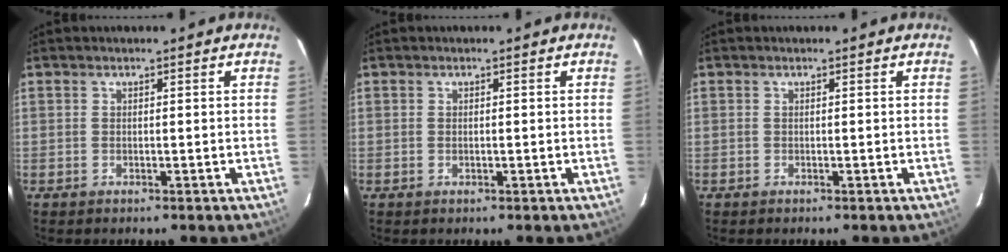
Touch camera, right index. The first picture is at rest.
{"total": 0.6, "force": [0.0, 0.3, 0.5], "torque": [-0.009, 0.000, -0.001]}
{"total": 0.0}